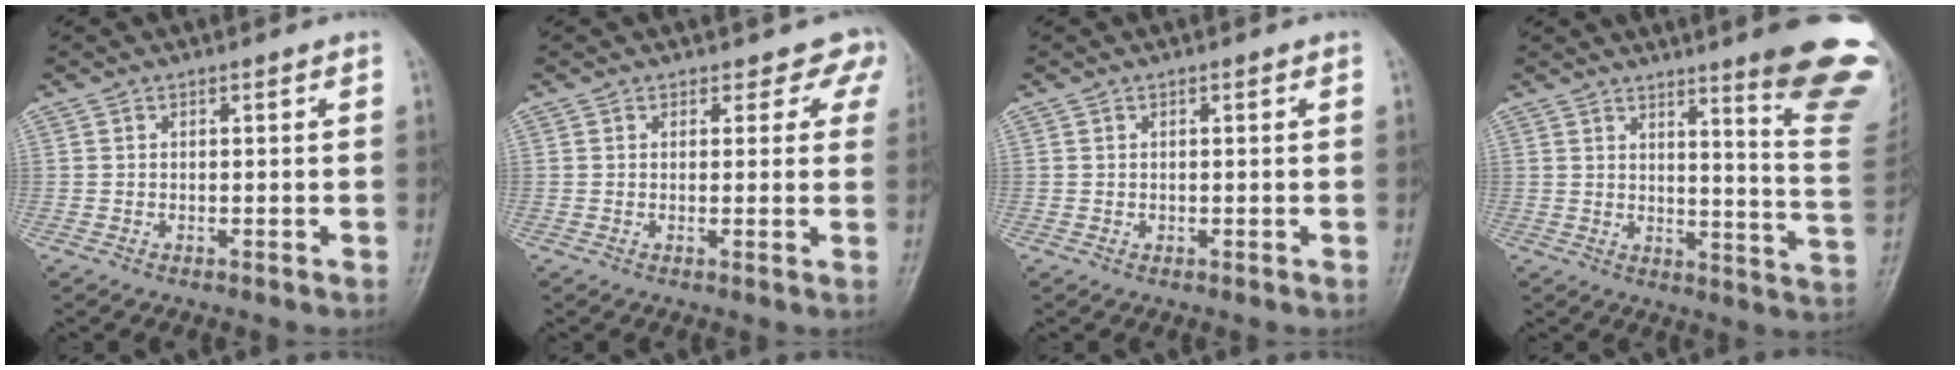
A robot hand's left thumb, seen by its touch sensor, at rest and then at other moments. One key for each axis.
{"total": 4.9, "fx": 4.0, "fy": 2.9, "fz": 0.4, "tx": 0.042, "ty": -0.016, "tz": 0.023}
{"total": 0.5, "fx": 0.1, "fy": 0.5, "fz": 0.2, "tx": 0.005, "ty": 0.001, "tz": 0.001}
{"total": 18.3, "fx": 12.6, "fy": 1.6, "fz": 13.2, "tx": -0.133, "ty": -0.098, "tz": 0.152}